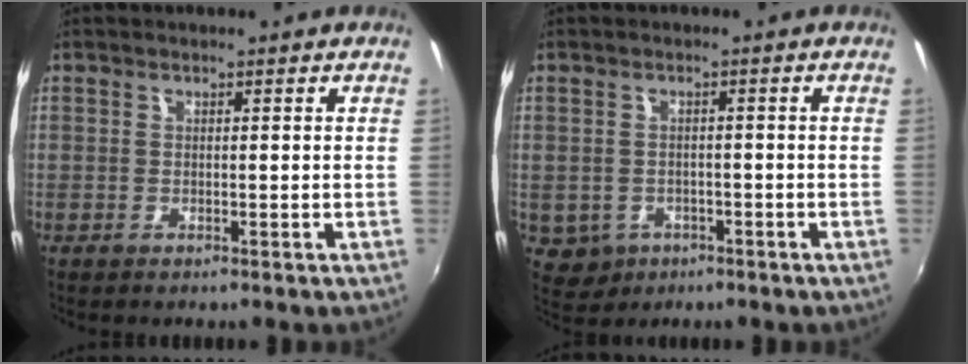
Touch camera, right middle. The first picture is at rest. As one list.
[{"total": 4.8, "force": [-1.8, 4.2, 1.7], "torque": [-0.046, -0.003, -0.015]}]